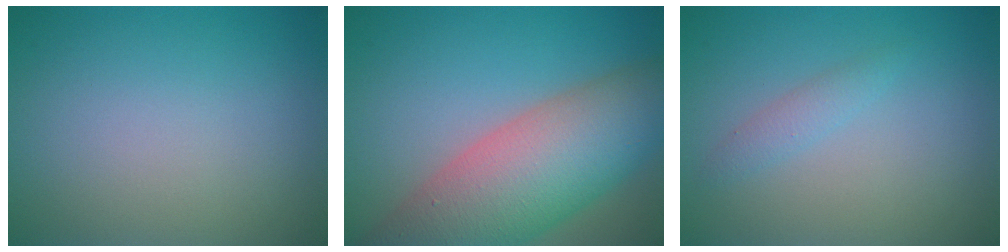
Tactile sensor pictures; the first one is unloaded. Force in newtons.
{"total": 11.5, "press": 11.5, "slide": 0.8}
{"total": 1.3, "press": 1.3, "slide": 0.0}